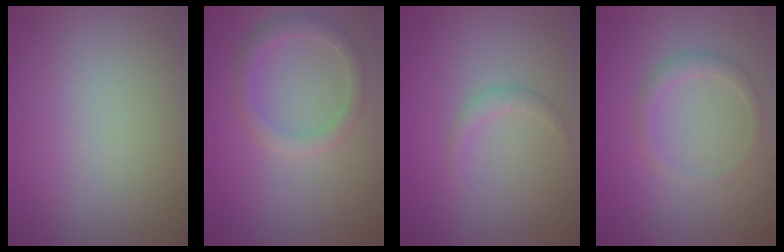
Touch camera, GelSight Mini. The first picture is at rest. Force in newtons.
{"total": 2.4, "press": 2.4, "slide": 0.1}
{"total": 1.1, "press": 1.1, "slide": 0.1}
{"total": 1.6, "press": 1.6, "slide": 0.0}